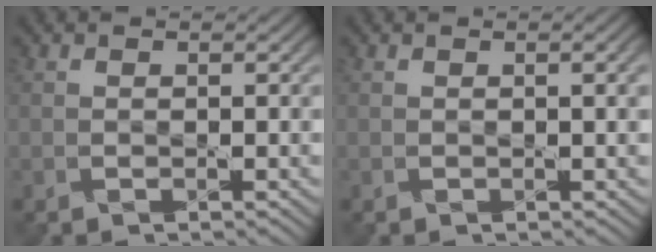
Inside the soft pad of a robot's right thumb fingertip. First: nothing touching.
{"total": 0.8, "force": [0.2, -0.2, 0.7], "torque": [-0.014, 0.003, 0.005]}